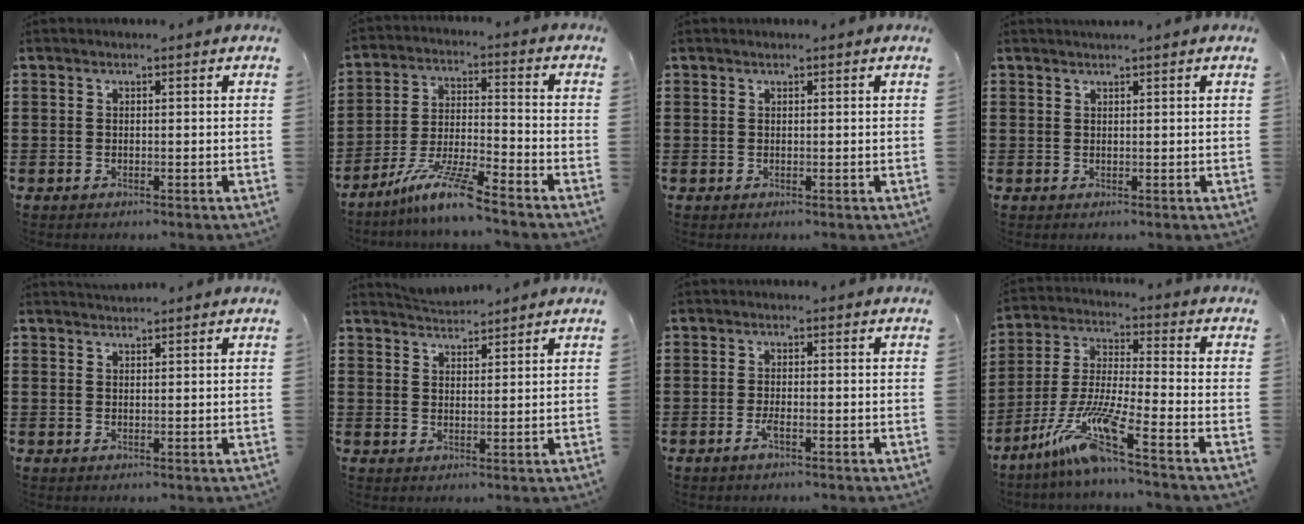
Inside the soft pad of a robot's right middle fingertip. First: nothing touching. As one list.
[{"total": 9.1, "force": [-7.4, 0.2, 5.2], "torque": [-0.112, -0.007, -0.146]}, {"total": 0.0}, {"total": 0.7, "force": [0.7, 0.0, 0.0], "torque": [-0.003, -0.001, 0.014]}, {"total": 1.3, "force": [1.3, 0.2, 0.1], "torque": [-0.003, 0.001, 0.024]}, {"total": 3.4, "force": [3.3, 0.5, 0.3], "torque": [-0.007, -0.010, 0.061]}, {"total": 1.9, "force": [-1.0, 0.4, 1.6], "torque": [-0.037, -0.003, -0.020]}, {"total": 10.7, "force": [-7.1, 0.5, 8.0], "torque": [-0.180, -0.015, -0.147]}]